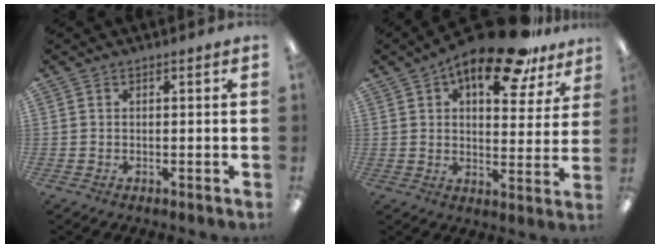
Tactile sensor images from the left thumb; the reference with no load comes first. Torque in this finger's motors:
{"motor_torque": [0.47, 0.60, 1.63, -1.14, 0.21]}